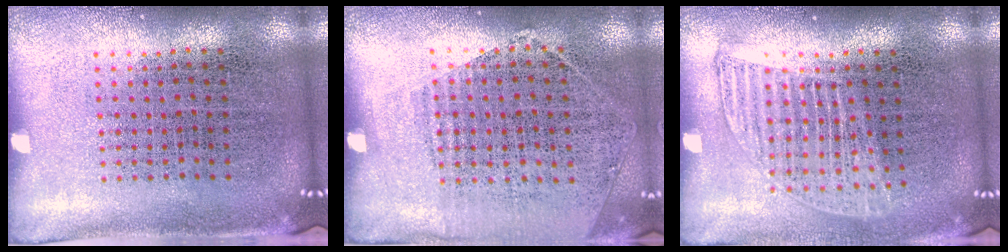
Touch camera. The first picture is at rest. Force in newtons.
{"total": 1.1, "press": 0.9, "slide": 0.6}
{"total": 1.2, "press": 1.1, "slide": 0.6}